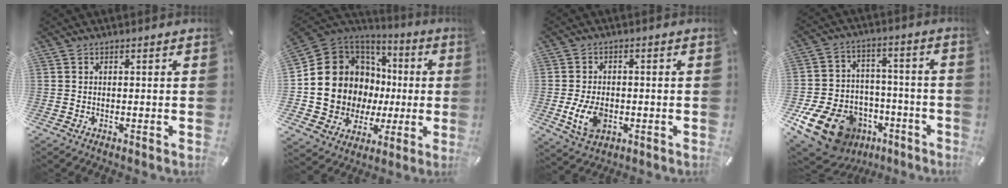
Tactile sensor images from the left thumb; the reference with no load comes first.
{"total": 14.8, "force": [1.4, 13.7, 5.2], "torque": [-0.107, -0.048, 0.053]}
{"total": 7.9, "force": [-1.7, 5.5, 5.4], "torque": [-0.111, 0.003, -0.030]}
{"total": 17.1, "force": [-8.5, 12.4, 8.1], "torque": [-0.136, 0.049, -0.132]}